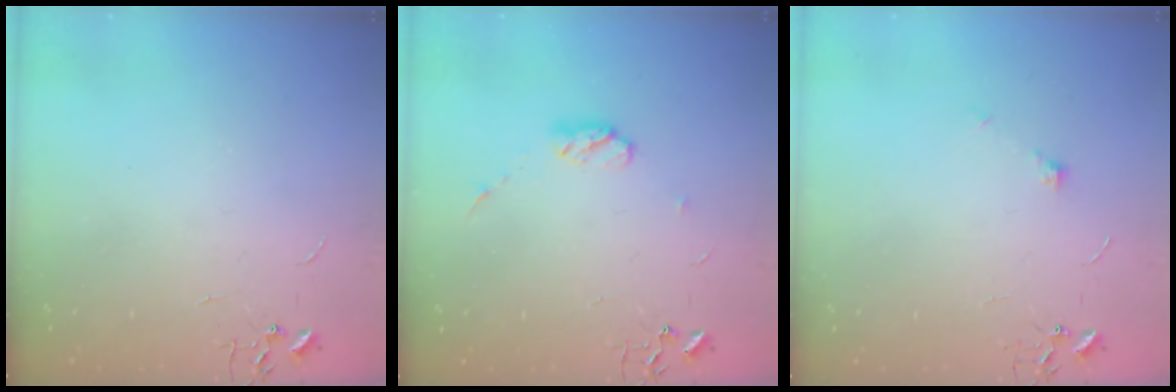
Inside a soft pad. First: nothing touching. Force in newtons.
{"total": 6.3, "press": 6.2, "slide": 0.9}
{"total": 5.4, "press": 5.3, "slide": 1.0}